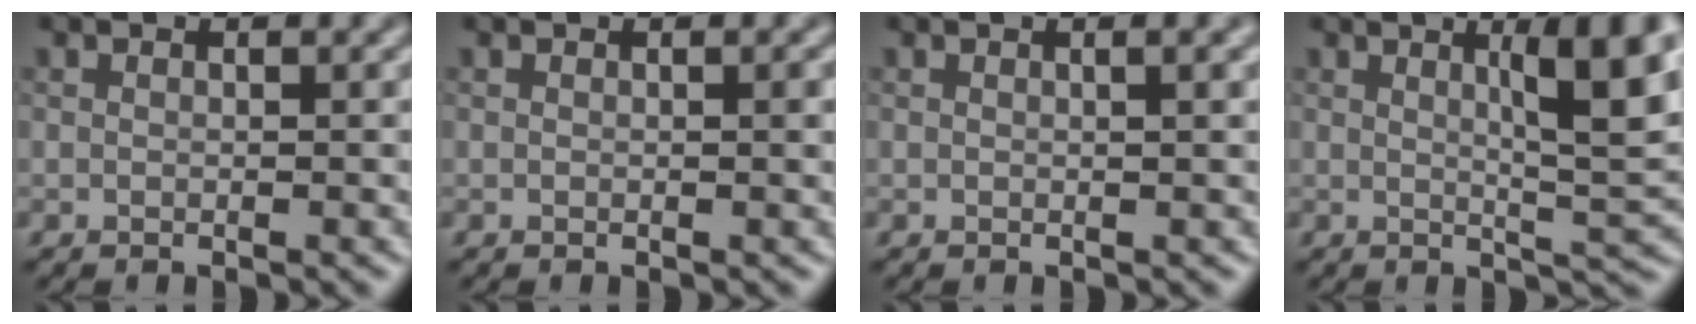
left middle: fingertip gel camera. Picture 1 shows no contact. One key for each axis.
{"total": 0.6, "fx": 0.1, "fy": 0.1, "fz": 0.6, "tx": -0.008, "ty": 0.000, "tz": 0.001}
{"total": 1.8, "fx": 0.5, "fy": 0.6, "fz": 1.6, "tx": -0.017, "ty": 0.005, "tz": 0.003}
{"total": 7.4, "fx": 2.2, "fy": 1.3, "fz": 6.9, "tx": -0.086, "ty": 0.001, "tz": 0.036}